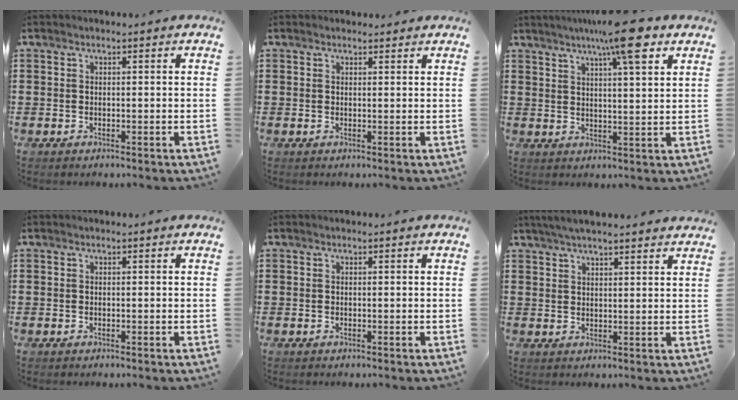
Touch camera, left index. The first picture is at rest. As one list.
[{"total": 0.9, "force": [0.8, 0.3, 0.2], "torque": [-0.004, 0.002, 0.017]}, {"total": 9.2, "force": [6.1, 0.9, 6.8], "torque": [-0.115, -0.012, 0.099]}, {"total": 0.0}, {"total": 0.0}, {"total": 3.7, "force": [3.4, 0.0, 1.5], "torque": [-0.037, 0.000, 0.063]}]